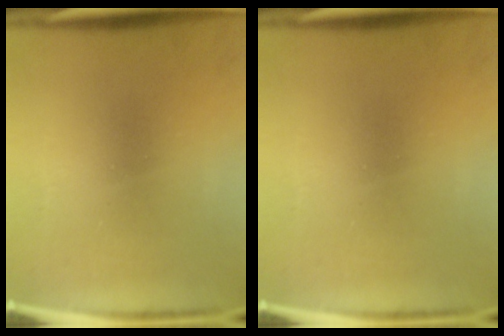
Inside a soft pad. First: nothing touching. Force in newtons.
{"total": 0.0}